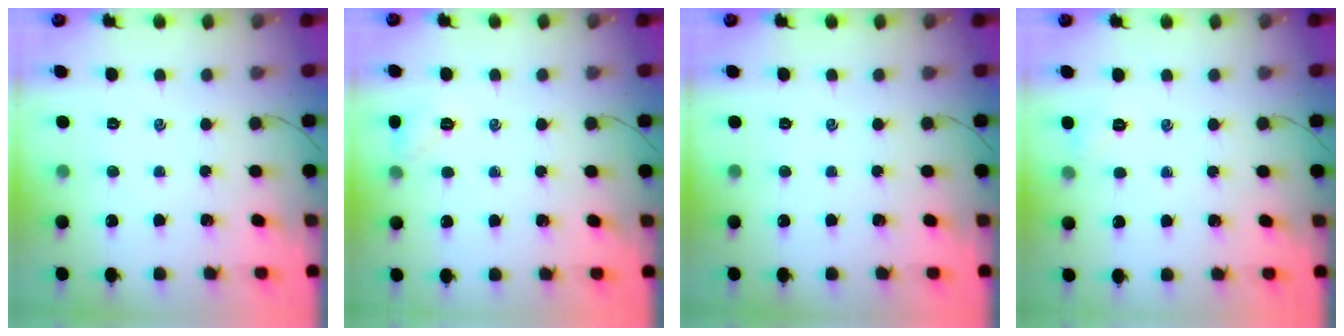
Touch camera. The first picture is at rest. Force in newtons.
{"total": 5.5, "press": 5.3, "slide": 1.6}
{"total": 0.0}
{"total": 3.6, "press": 3.5, "slide": 1.1}